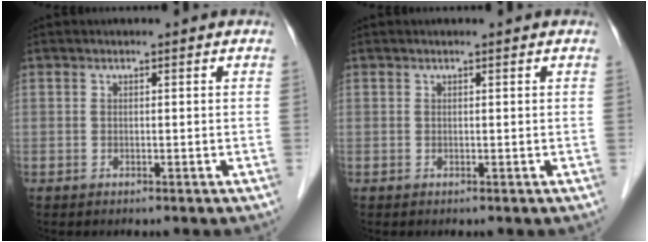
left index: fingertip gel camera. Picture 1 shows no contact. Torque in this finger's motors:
{"motor_torque": [0.18, -0.15, 0.02, 0.01]}